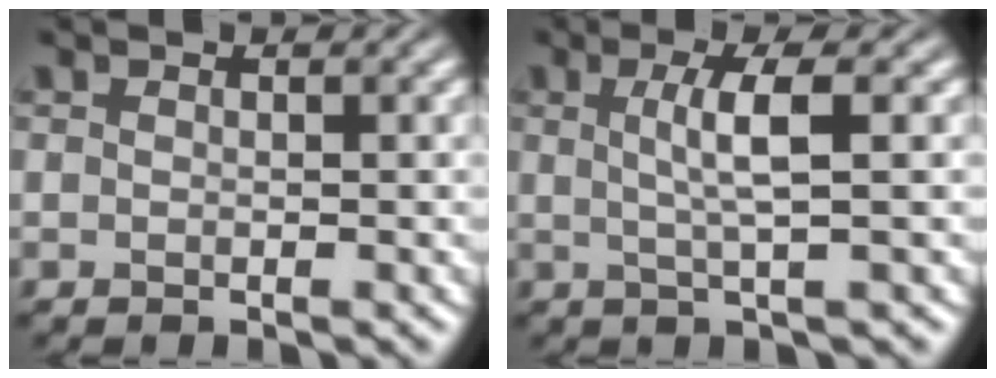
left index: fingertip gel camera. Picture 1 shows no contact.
{"total": 3.6, "force": [0.5, 0.7, 3.5], "torque": [-0.062, 0.001, 0.009]}